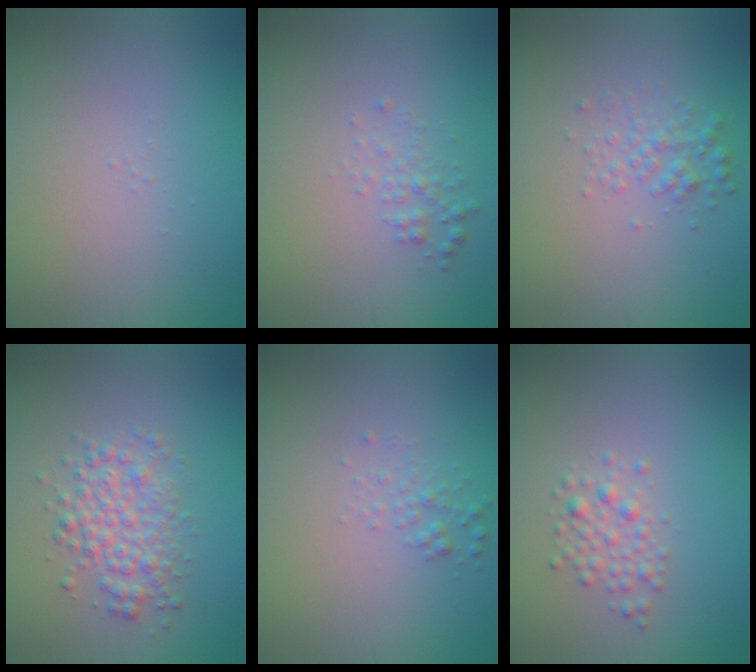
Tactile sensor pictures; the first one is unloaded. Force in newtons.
{"total": 1.3, "press": 1.3, "slide": 0.0}
{"total": 1.9, "press": 1.9, "slide": 0.0}
{"total": 3.7, "press": 3.7, "slide": 0.0}
{"total": 1.2, "press": 1.2, "slide": 0.0}
{"total": 1.9, "press": 1.9, "slide": 0.1}